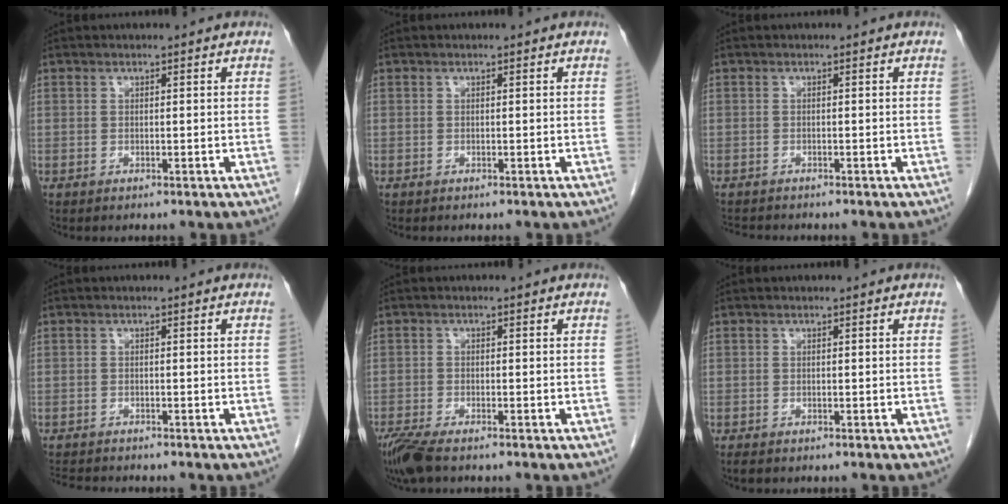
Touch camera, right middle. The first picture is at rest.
{"total": 0.0}
{"total": 2.3, "force": [-2.2, 0.2, 0.5], "torque": [-0.012, -0.011, -0.035]}
{"total": 3.5, "force": [-3.4, 0.1, 0.9], "torque": [-0.016, -0.017, -0.057]}
{"total": 4.8, "force": [-3.7, 0.9, 3.0], "torque": [-0.063, -0.015, -0.068]}
{"total": 1.0, "force": [-0.8, 0.4, 0.5], "torque": [-0.012, -0.003, -0.010]}